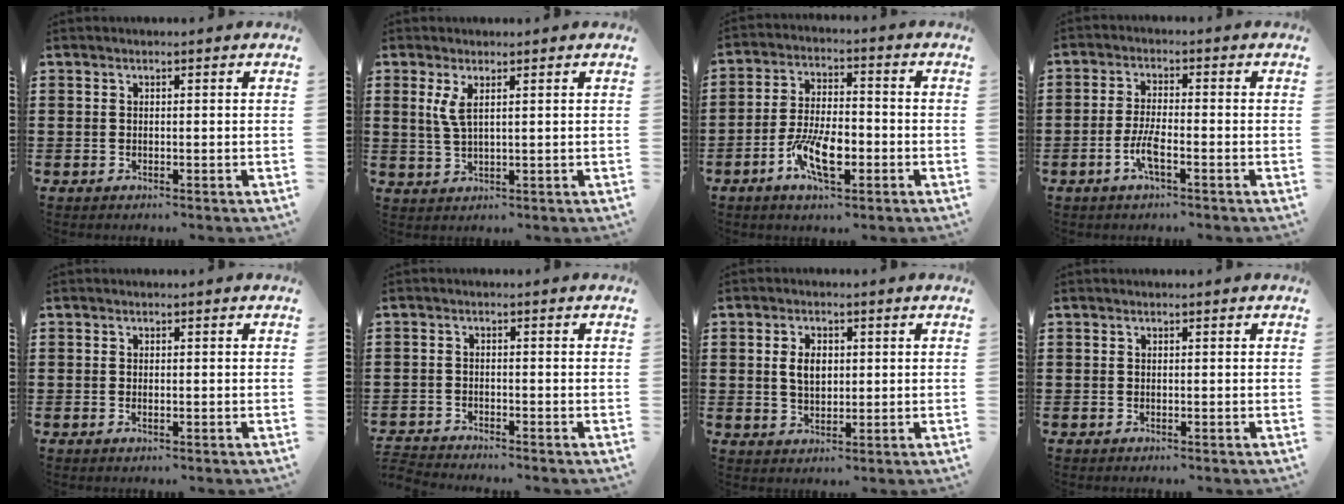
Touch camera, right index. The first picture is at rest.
{"total": 3.1, "force": [1.3, 0.9, 2.7], "torque": [-0.066, 0.000, 0.021]}
{"total": 8.8, "force": [-3.5, 3.5, 7.2], "torque": [-0.150, -0.004, -0.064]}
{"total": 4.3, "force": [-2.0, 0.9, 3.8], "torque": [-0.091, -0.008, -0.043]}
{"total": 0.7, "force": [-0.2, 0.1, 0.7], "torque": [-0.014, -0.004, -0.002]}
{"total": 2.0, "force": [-2.0, -0.1, -0.2], "torque": [-0.001, 0.000, -0.043]}
{"total": 3.9, "force": [0.5, 2.4, 3.0], "torque": [-0.057, 0.007, 0.006]}
{"total": 0.0}